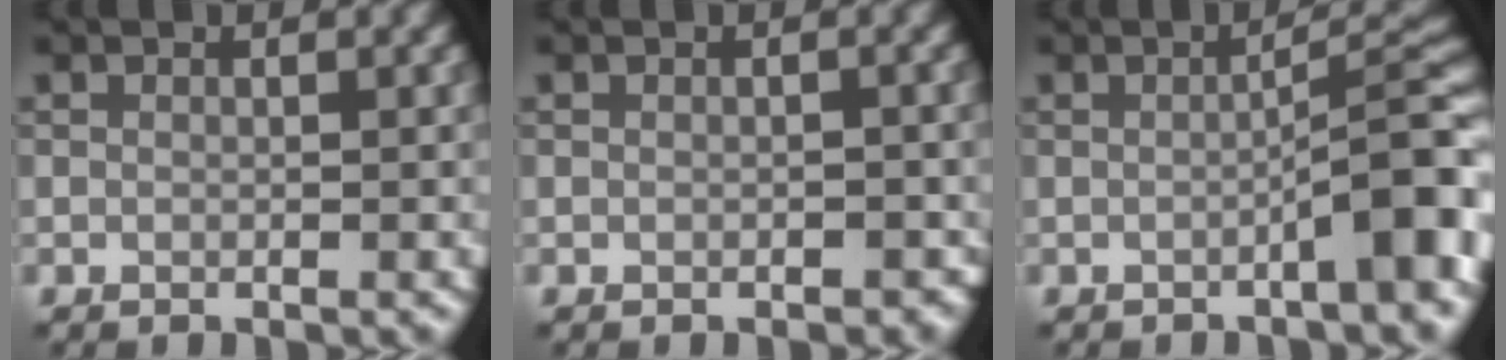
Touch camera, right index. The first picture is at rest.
{"total": 0.9, "force": [-0.3, 0.5, 0.6], "torque": [-0.007, -0.003, -0.002]}
{"total": 5.7, "force": [-2.0, 0.9, 5.2], "torque": [-0.065, 0.025, -0.032]}